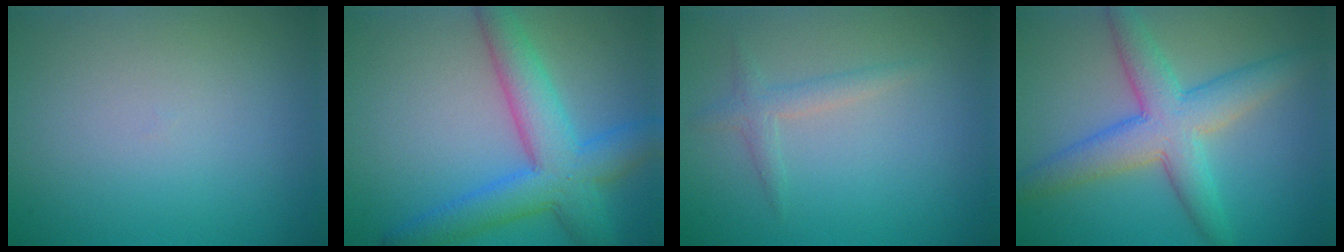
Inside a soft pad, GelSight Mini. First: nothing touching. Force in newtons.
{"total": 7.2, "press": 7.2, "slide": 0.3}
{"total": 1.6, "press": 1.6, "slide": 0.1}
{"total": 6.4, "press": 6.3, "slide": 0.0}